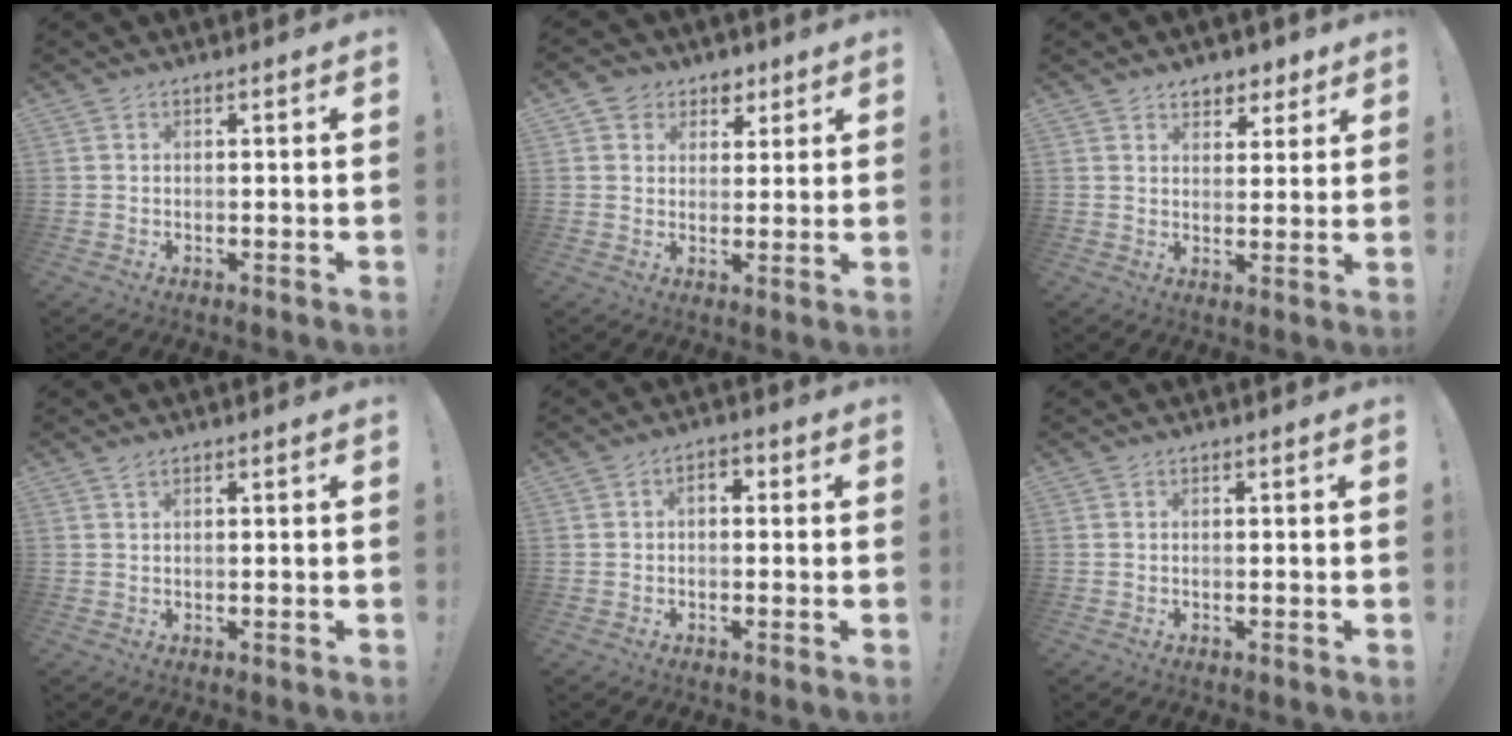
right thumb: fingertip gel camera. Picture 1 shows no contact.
{"total": 6.4, "force": [3.1, 5.4, 1.2], "torque": [-0.018, -0.013, 0.063]}
{"total": 5.5, "force": [3.9, 3.7, 1.3], "torque": [0.000, -0.028, 0.070]}
{"total": 0.9, "force": [0.8, 0.3, 0.4], "torque": [-0.003, -0.001, 0.013]}
{"total": 2.9, "force": [-0.3, 1.9, 2.1], "torque": [-0.026, 0.005, -0.010]}
{"total": 0.0}